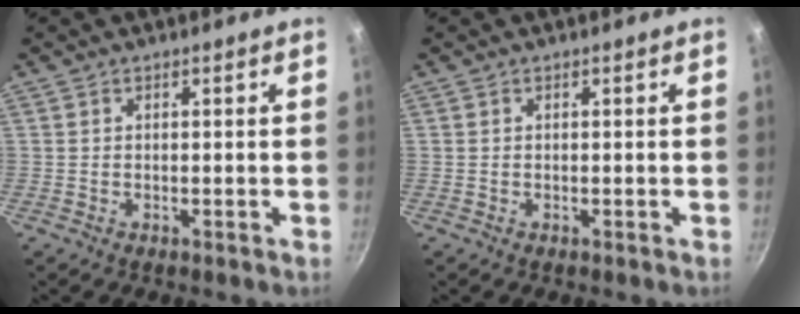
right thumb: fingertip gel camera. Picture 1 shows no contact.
{"total": 0.0}